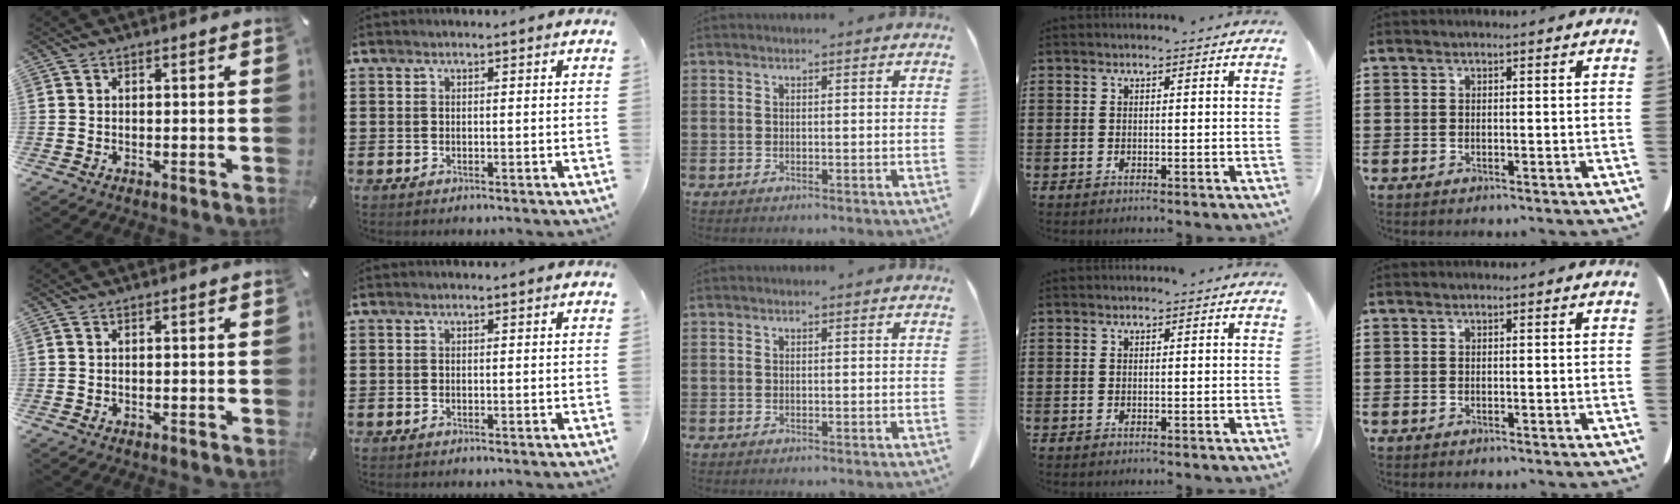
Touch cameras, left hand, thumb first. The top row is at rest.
{}